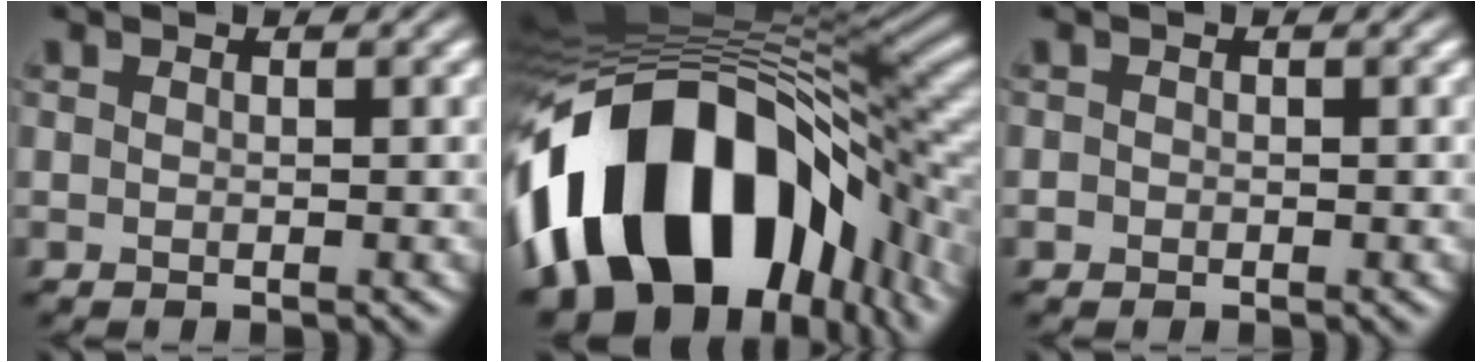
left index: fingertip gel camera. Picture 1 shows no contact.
{"total": 17.3, "force": [-6.2, 10.1, 12.5], "torque": [-0.214, -0.003, -0.092]}
{"total": 0.7, "force": [-0.4, -0.1, -0.6], "torque": [0.007, -0.002, 0.003]}